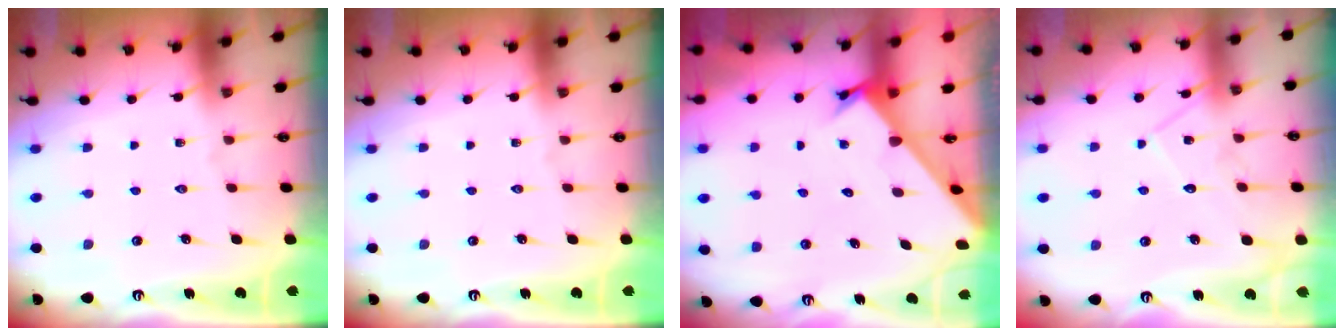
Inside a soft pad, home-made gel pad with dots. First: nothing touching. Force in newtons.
{"total": 0.0}
{"total": 2.2, "press": 2.2, "slide": 0.2}
{"total": 10.4, "press": 10.4, "slide": 0.7}